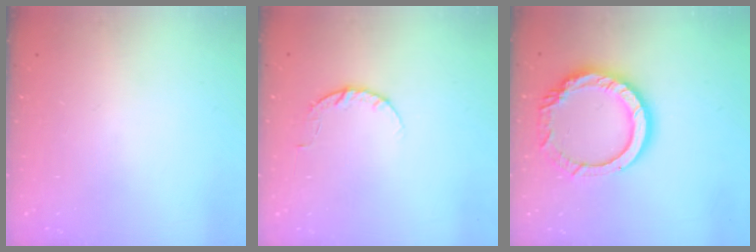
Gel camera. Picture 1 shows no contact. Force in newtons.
{"total": 4.5, "press": 4.5, "slide": 0.5}
{"total": 14.2, "press": 14.1, "slide": 1.3}